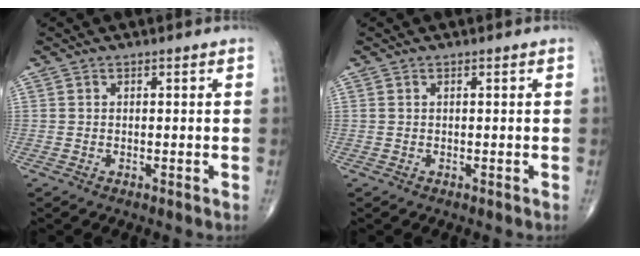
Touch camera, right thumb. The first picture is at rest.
{"total": 0.0}